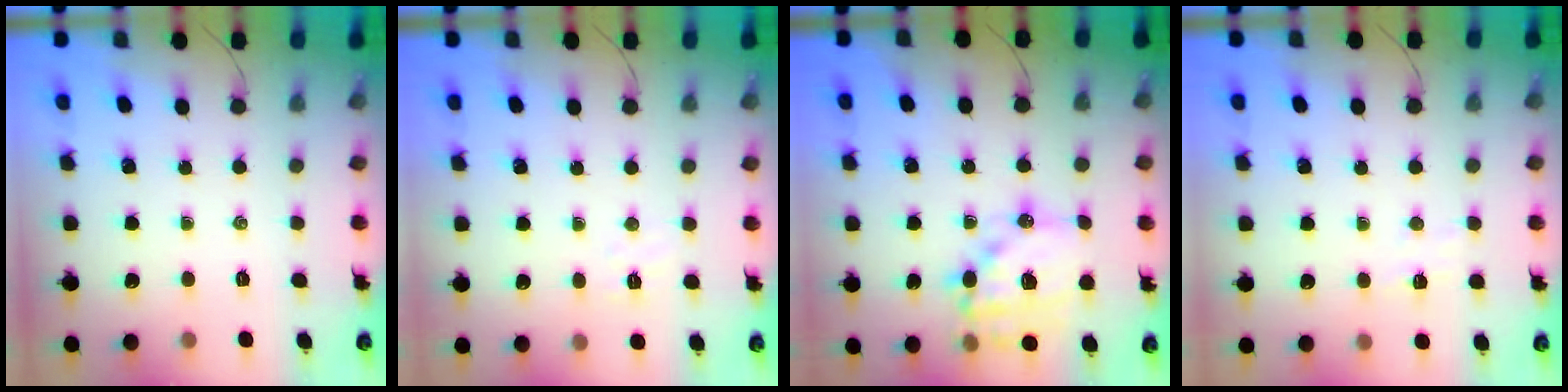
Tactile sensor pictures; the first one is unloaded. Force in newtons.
{"total": 3.1, "press": 2.9, "slide": 0.9}
{"total": 15.9, "press": 15.7, "slide": 2.3}
{"total": 3.5, "press": 3.4, "slide": 1.0}